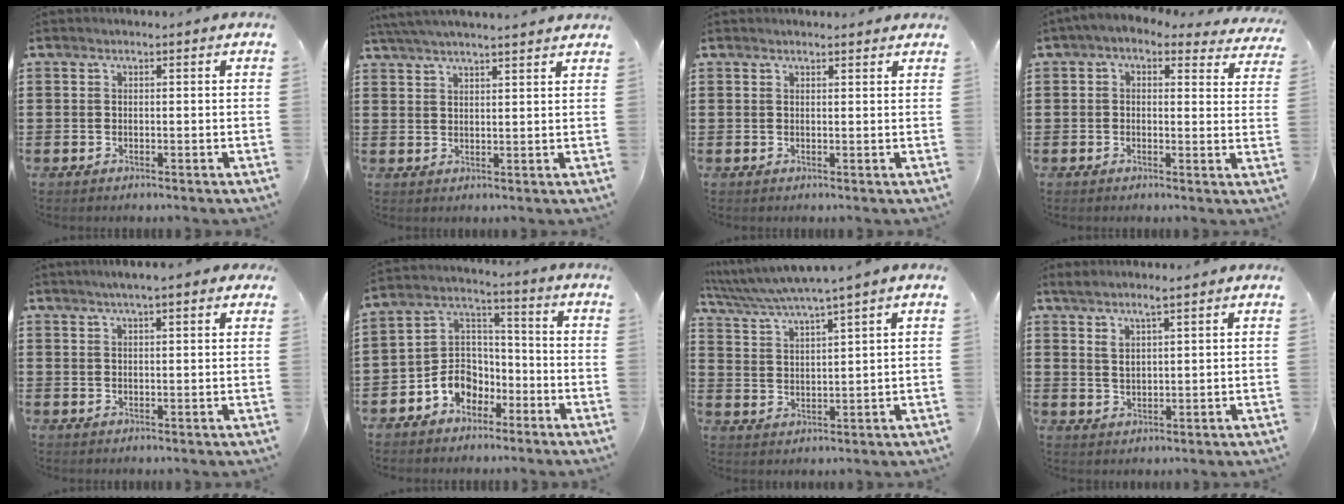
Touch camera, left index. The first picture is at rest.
{"total": 3.6, "force": [3.4, -0.5, 1.0], "torque": [-0.031, -0.007, 0.062]}
{"total": 1.2, "force": [1.1, 0.1, 0.3], "torque": [-0.008, 0.001, 0.022]}
{"total": 2.3, "force": [1.4, 1.1, 1.5], "torque": [-0.036, -0.005, 0.021]}
{"total": 2.7, "force": [1.9, 0.3, 1.8], "torque": [-0.041, 0.007, 0.034]}
{"total": 7.0, "force": [-4.2, 5.5, 1.5], "torque": [-0.047, 0.016, -0.083]}
{"total": 4.1, "force": [3.6, -0.7, 1.8], "torque": [-0.049, -0.024, 0.057]}
{"total": 2.8, "force": [1.9, 0.5, 1.9], "torque": [-0.041, 0.003, 0.034]}